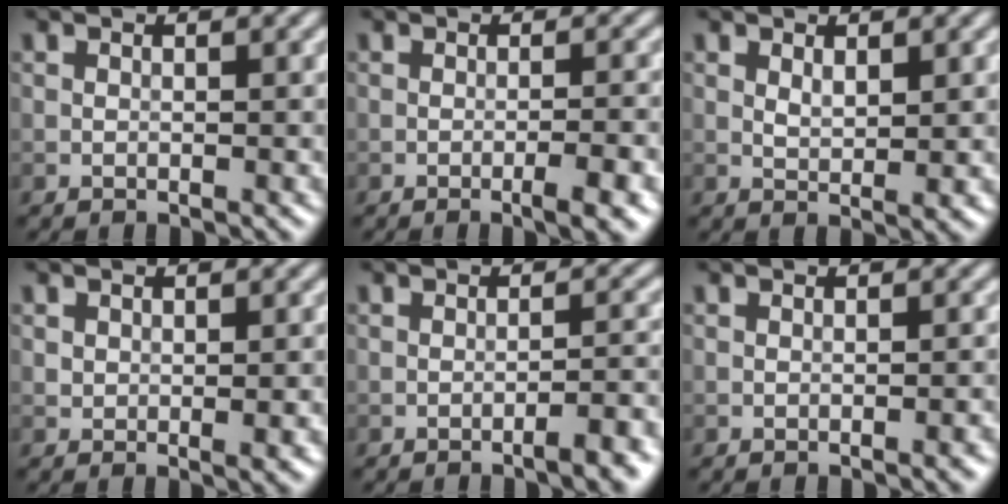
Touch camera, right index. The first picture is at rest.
{"total": 3.9, "force": [-1.7, 0.8, 3.5], "torque": [-0.047, 0.003, -0.026]}
{"total": 1.6, "force": [0.6, 0.7, 1.3], "torque": [-0.027, -0.004, 0.015]}
{"total": 1.7, "force": [-0.1, 0.9, 1.5], "torque": [-0.023, -0.003, 0.004]}
{"total": 3.4, "force": [-1.9, 0.6, 2.8], "torque": [-0.034, 0.012, -0.035]}
{"total": 1.1, "force": [-0.5, 0.2, 1.0], "torque": [-0.011, 0.001, -0.007]}